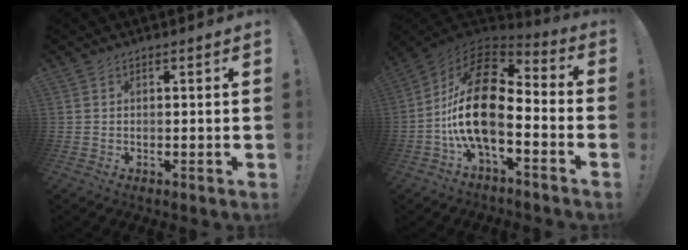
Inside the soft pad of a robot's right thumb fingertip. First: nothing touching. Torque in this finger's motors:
{"motor_torque": [2.44, 2.57, 1.92, -0.85, 0.31]}